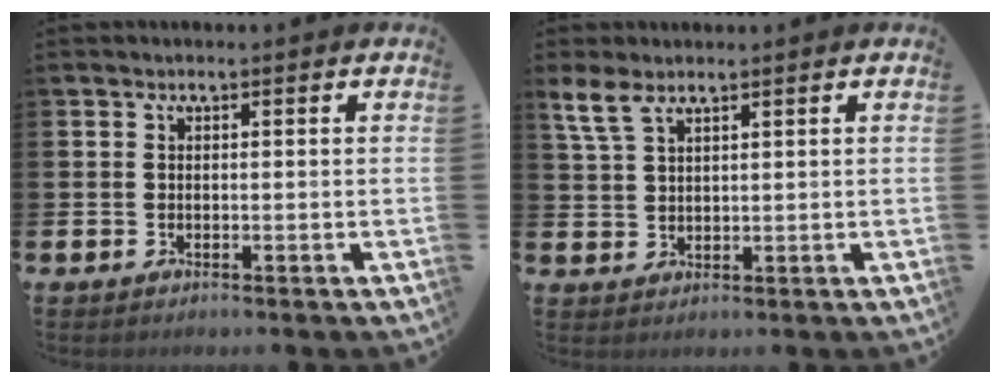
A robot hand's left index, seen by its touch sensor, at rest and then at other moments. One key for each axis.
{"total": 4.1, "fx": 3.0, "fy": 1.5, "fz": 2.3, "tx": -0.043, "ty": -0.005, "tz": 0.052}